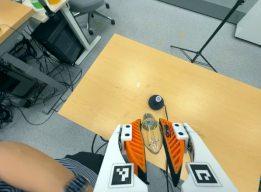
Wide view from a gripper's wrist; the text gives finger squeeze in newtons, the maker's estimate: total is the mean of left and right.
{"total": 21.7, "left": 23.9, "right": 19.5}